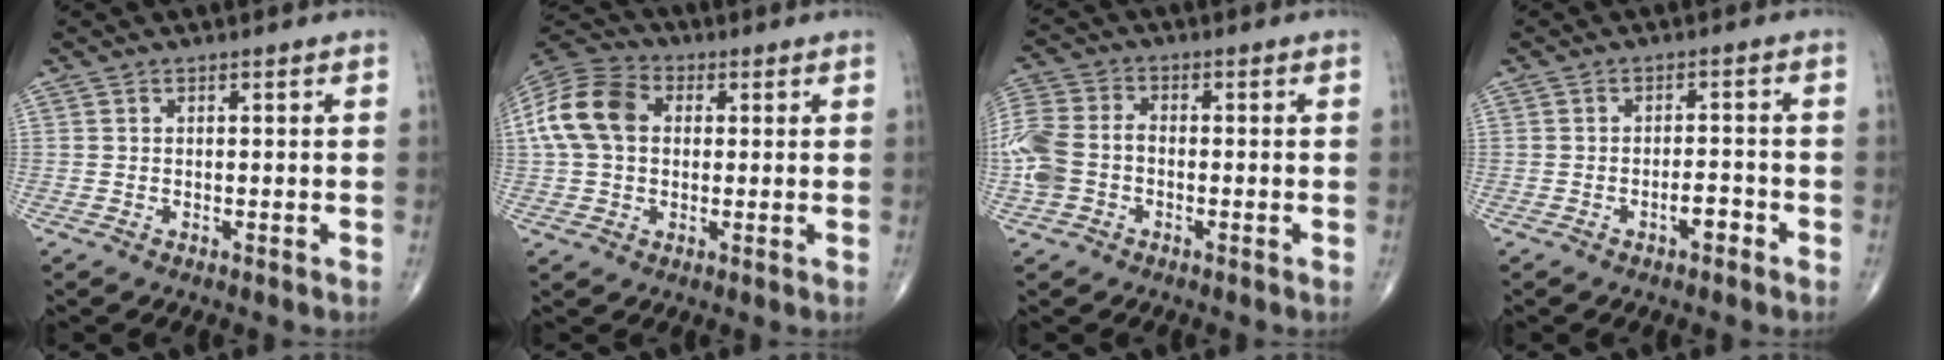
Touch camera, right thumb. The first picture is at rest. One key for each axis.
{"total": 13.2, "fx": 1.9, "fy": 9.6, "fz": 8.9, "tx": -0.171, "ty": 0.028, "tz": 0.026}
{"total": 9.8, "fx": -2.1, "fy": 7.1, "fz": 6.4, "tx": -0.157, "ty": 0.025, "tz": -0.049}
{"total": 3.0, "fx": -1.7, "fy": 1.2, "fz": 2.2, "tx": -0.029, "ty": 0.014, "tz": -0.028}